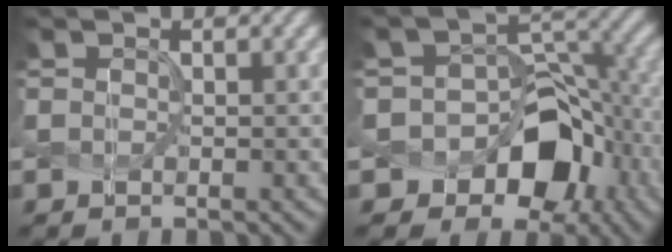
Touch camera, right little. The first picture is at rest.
{"total": 10.0, "force": [-4.5, 7.1, 5.5], "torque": [-0.053, 0.017, -0.073]}